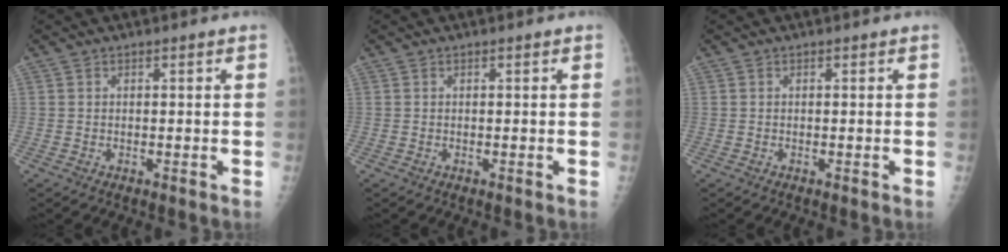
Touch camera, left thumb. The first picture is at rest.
{"total": 0.0}
{"total": 0.0}